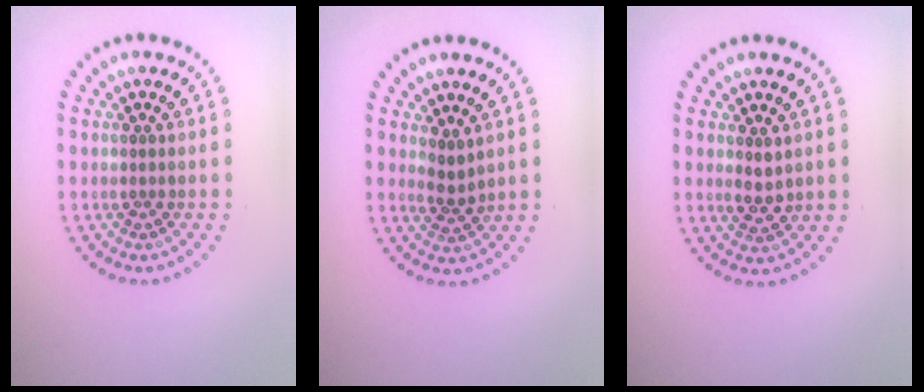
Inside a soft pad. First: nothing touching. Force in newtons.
{"total": 1.9, "press": 1.3, "slide": 1.3}
{"total": 1.5, "press": 1.4, "slide": 0.5}